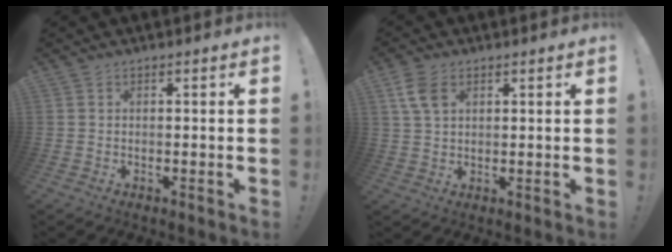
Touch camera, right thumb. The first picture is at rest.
{"total": 6.5, "force": [2.9, 4.1, 4.2], "torque": [-0.077, -0.005, 0.056]}